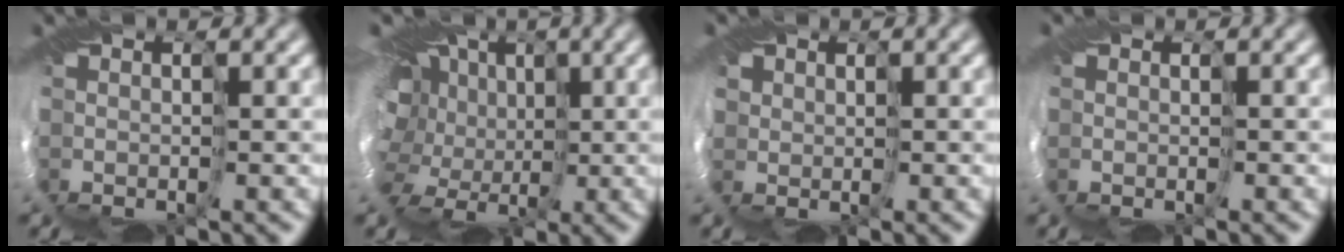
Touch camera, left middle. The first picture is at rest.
{"total": 15.9, "force": [2.5, 12.1, 10.1], "torque": [-0.196, 0.022, -0.002]}
{"total": 3.0, "force": [1.1, 2.6, 0.8], "torque": [-0.026, 0.014, 0.006]}
{"total": 1.5, "force": [-0.2, 1.4, 0.5], "torque": [-0.004, -0.004, -0.001]}